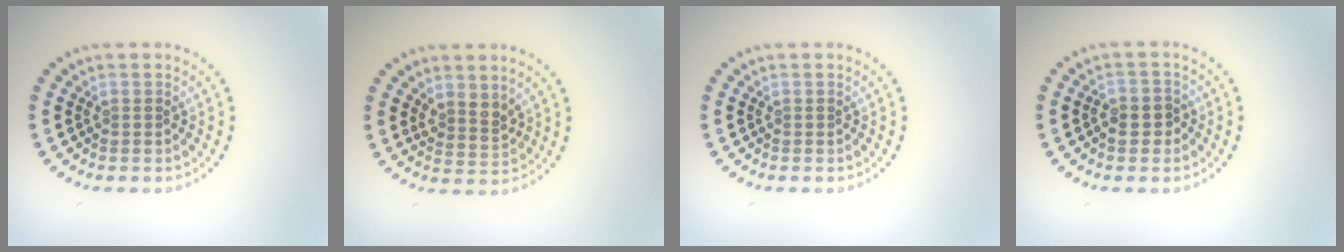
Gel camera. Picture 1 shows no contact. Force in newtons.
{"total": 2.2, "press": 1.8, "slide": 1.3}
{"total": 0.0}
{"total": 2.3, "press": 2.2, "slide": 0.8}